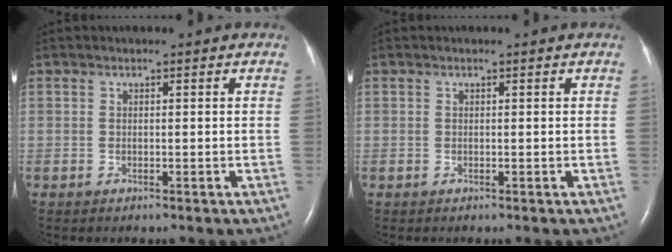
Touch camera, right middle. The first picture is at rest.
{"total": 0.0}